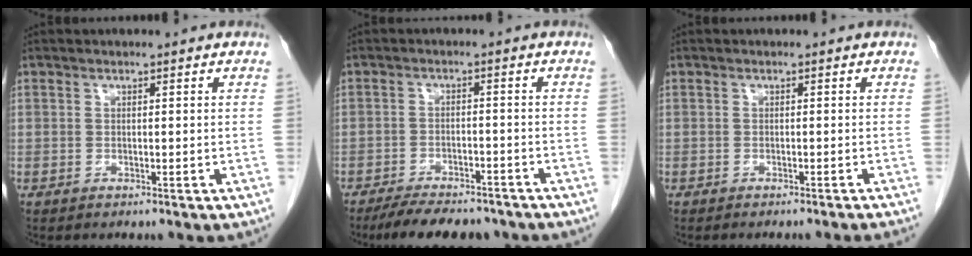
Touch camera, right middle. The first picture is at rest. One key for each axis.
{"total": 10.9, "fx": -9.4, "fy": 3.2, "fz": 4.5, "tx": -0.068, "ty": -0.003, "tz": -0.134}
{"total": 3.5, "fx": -3.1, "fy": -0.8, "fz": 1.4, "tx": -0.012, "ty": 0.003, "tz": -0.039}